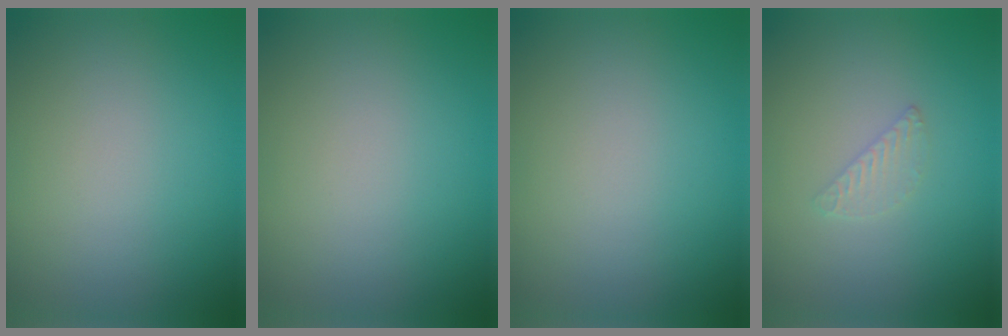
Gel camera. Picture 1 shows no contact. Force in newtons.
{"total": 0.0}
{"total": 0.0}
{"total": 1.1, "press": 1.1, "slide": 0.1}